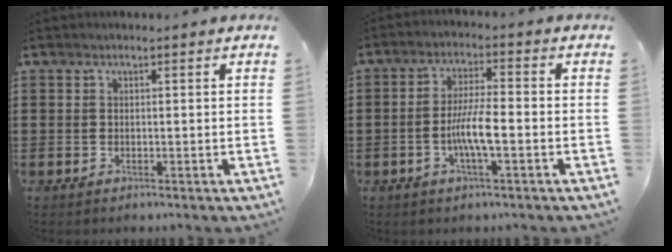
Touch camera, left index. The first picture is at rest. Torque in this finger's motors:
{"motor_torque": [0.50, 0.23, 0.25, 0.11]}